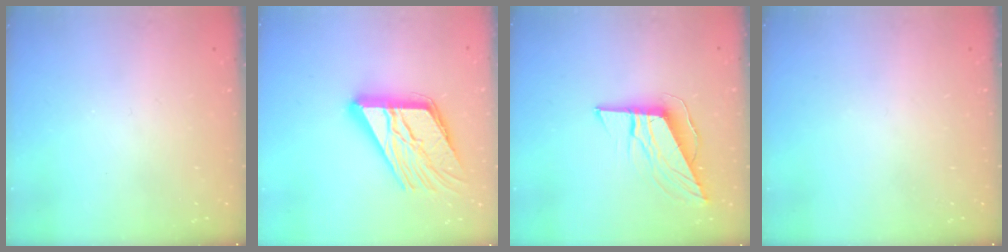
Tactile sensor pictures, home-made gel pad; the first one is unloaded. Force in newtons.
{"total": 19.0, "press": 18.9, "slide": 1.9}
{"total": 9.4, "press": 9.4, "slide": 0.6}
{"total": 0.0}